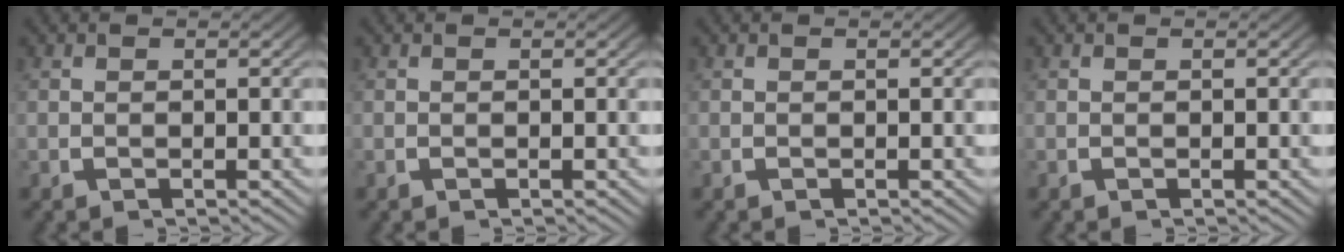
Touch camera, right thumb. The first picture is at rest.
{"total": 0.0}
{"total": 0.0}
{"total": 0.0}